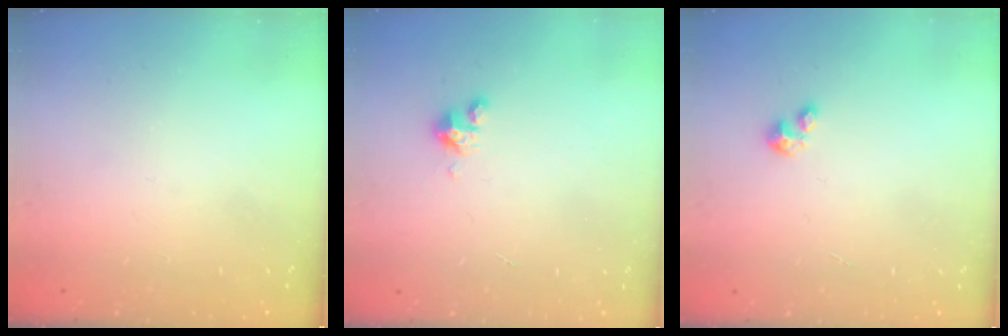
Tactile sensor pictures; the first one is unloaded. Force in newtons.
{"total": 2.8, "press": 2.8, "slide": 0.2}
{"total": 2.0, "press": 2.0, "slide": 0.2}